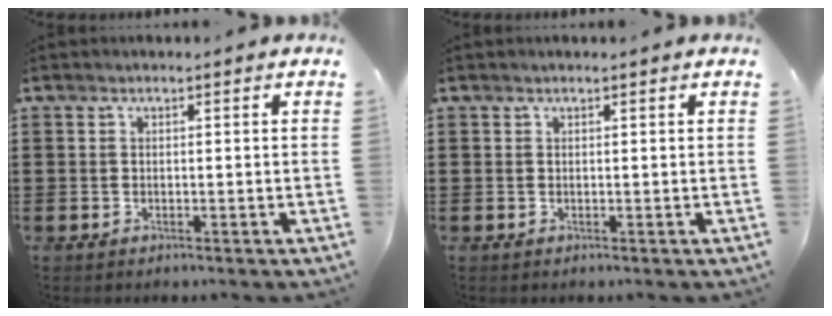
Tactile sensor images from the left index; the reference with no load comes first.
{"total": 0.0}